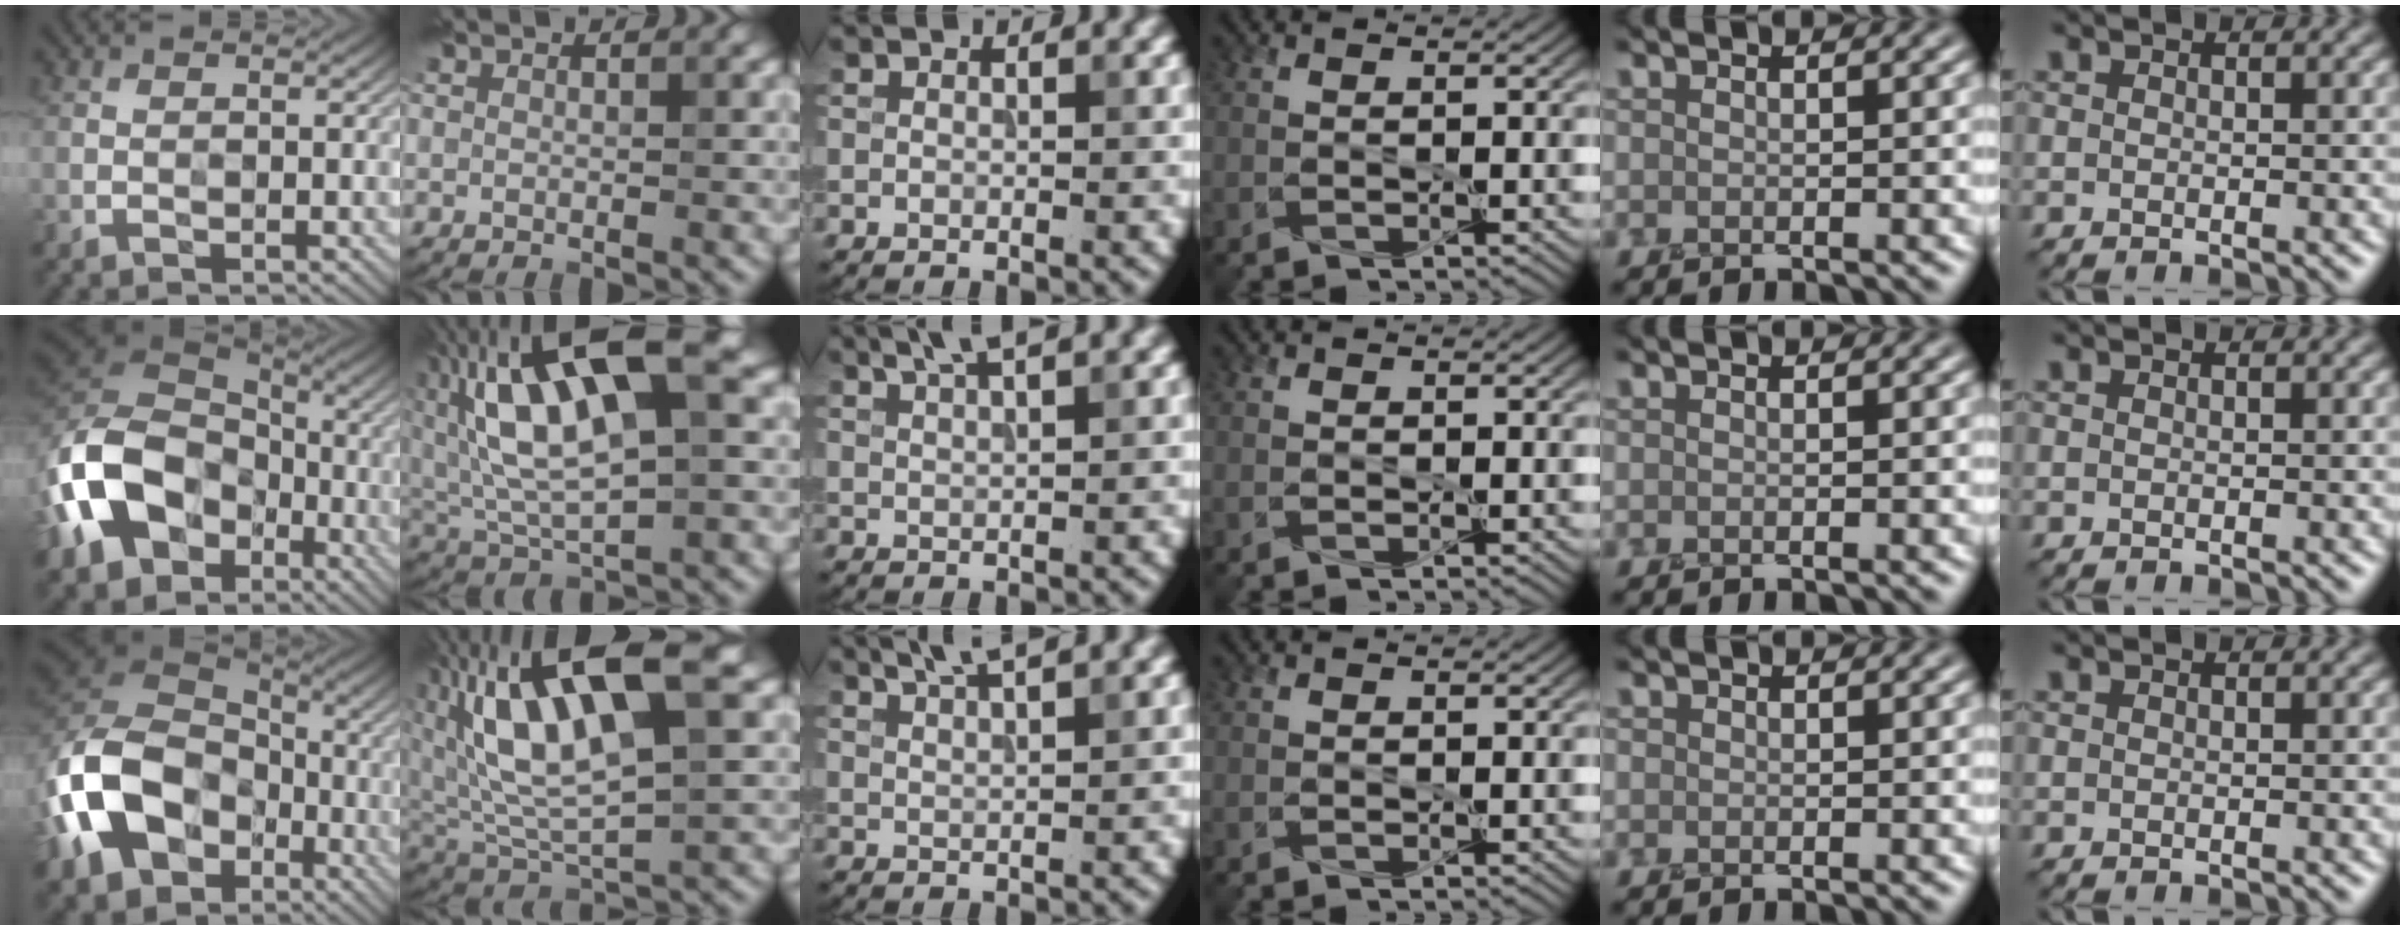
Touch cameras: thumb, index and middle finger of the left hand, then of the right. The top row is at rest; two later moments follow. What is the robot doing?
{"motion": "peel", "object": "sticker"}